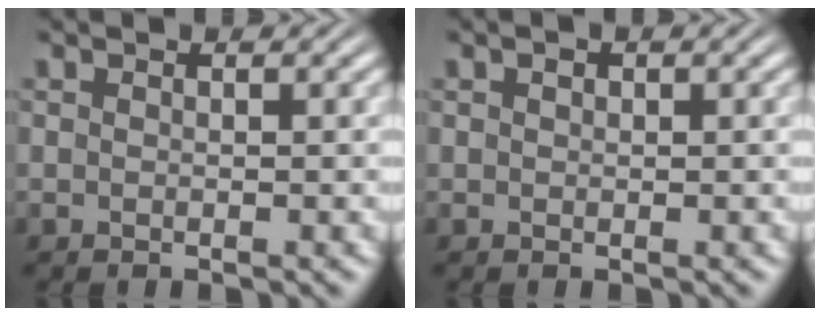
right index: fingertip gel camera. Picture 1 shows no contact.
{"total": 0.7, "force": [0.2, 0.7, 0.2], "torque": [-0.006, 0.004, 0.004]}